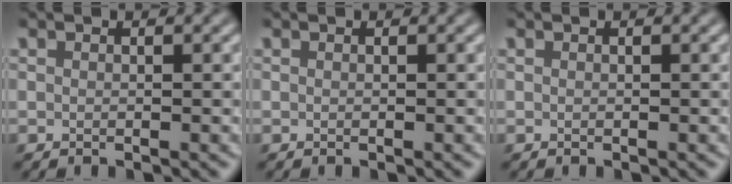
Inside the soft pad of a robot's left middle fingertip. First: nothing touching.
{"total": 0.0}
{"total": 0.0}